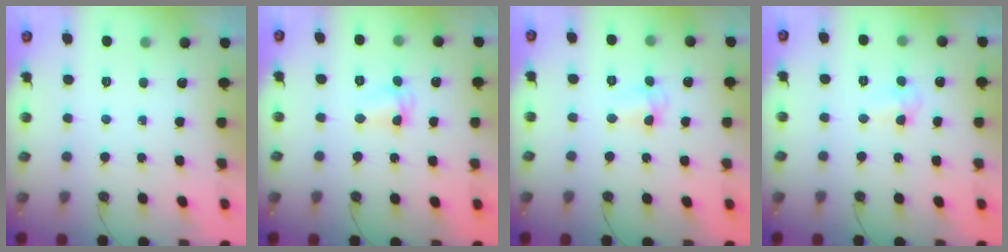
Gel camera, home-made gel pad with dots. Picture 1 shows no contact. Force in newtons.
{"total": 3.1, "press": 3.1, "slide": 0.5}
{"total": 3.0, "press": 2.9, "slide": 0.5}
{"total": 3.3, "press": 3.2, "slide": 0.7}